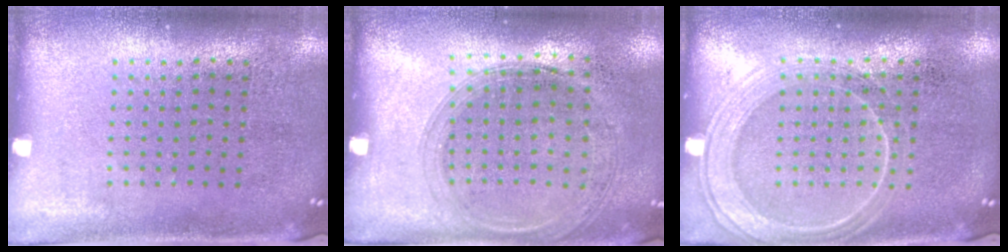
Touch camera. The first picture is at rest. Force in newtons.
{"total": 1.3, "press": 1.2, "slide": 0.5}
{"total": 2.4, "press": 2.4, "slide": 0.4}